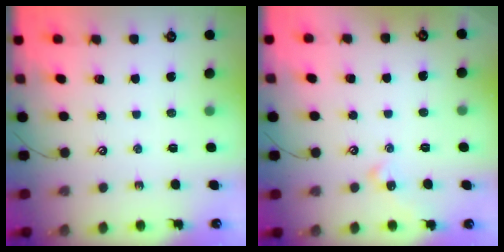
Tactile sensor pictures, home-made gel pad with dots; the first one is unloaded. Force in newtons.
{"total": 1.3, "press": 1.2, "slide": 0.4}